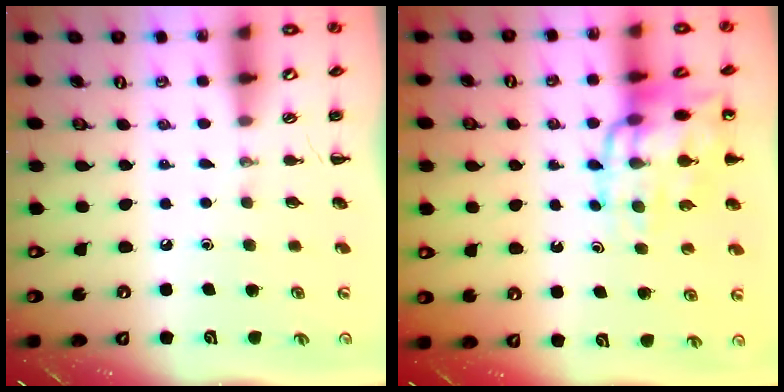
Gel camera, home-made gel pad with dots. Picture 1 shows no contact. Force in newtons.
{"total": 16.5, "press": 16.3, "slide": 2.5}